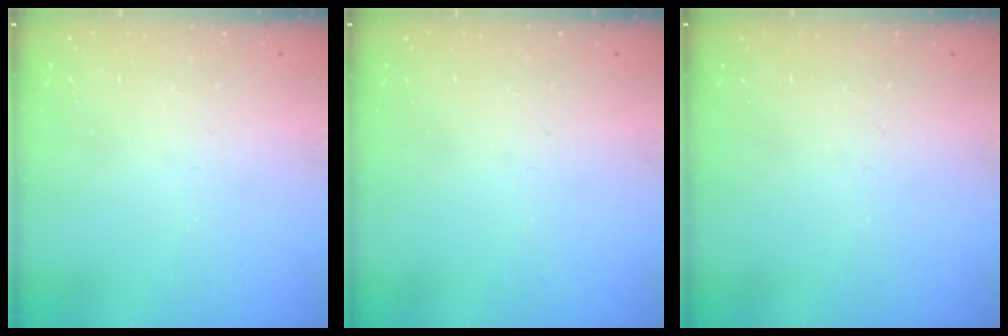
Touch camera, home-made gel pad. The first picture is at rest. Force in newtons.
{"total": 0.0}
{"total": 0.0}